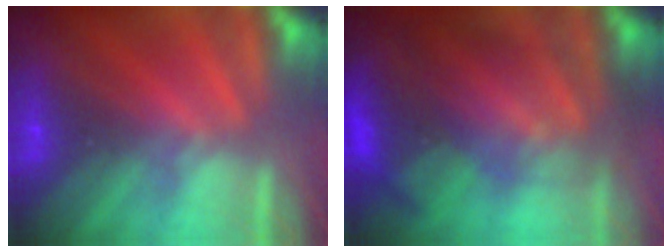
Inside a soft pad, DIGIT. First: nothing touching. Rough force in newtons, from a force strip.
{"total": 10.8}